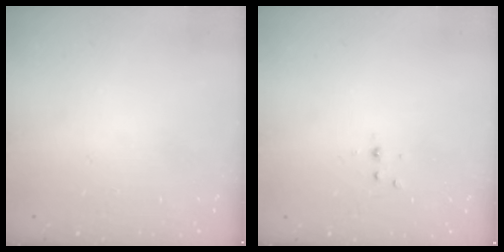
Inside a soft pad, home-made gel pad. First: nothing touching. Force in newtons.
{"total": 3.0, "press": 2.6, "slide": 1.5}